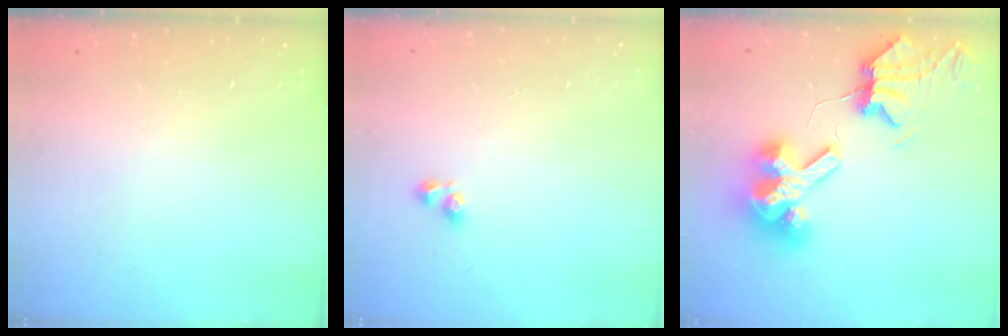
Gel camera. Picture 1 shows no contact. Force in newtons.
{"total": 2.5, "press": 2.2, "slide": 1.3}
{"total": 12.4, "press": 12.3, "slide": 1.6}